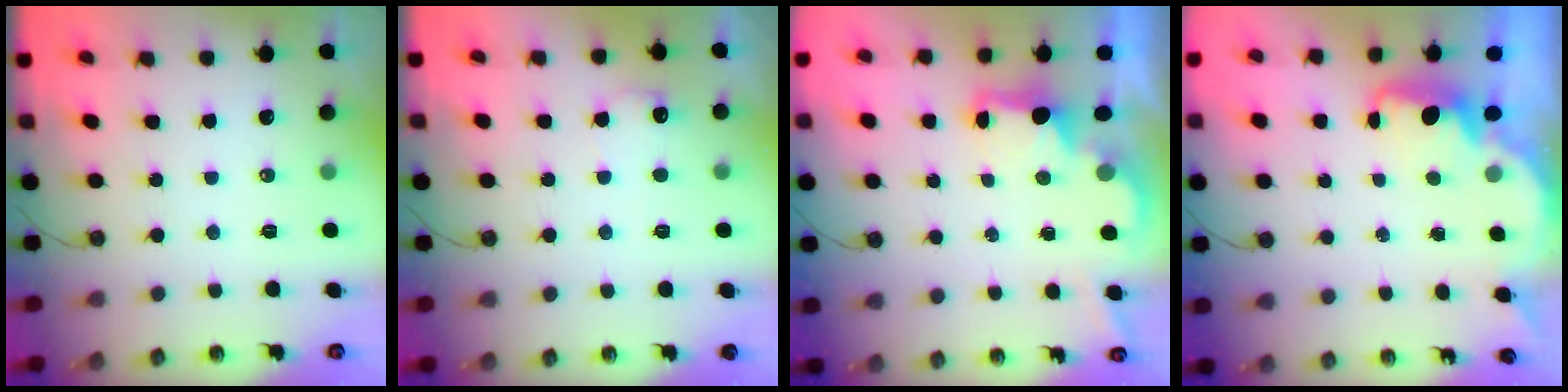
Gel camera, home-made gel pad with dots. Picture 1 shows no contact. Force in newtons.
{"total": 6.6, "press": 6.6, "slide": 0.5}
{"total": 2.1, "press": 2.0, "slide": 0.7}
{"total": 2.4, "press": 2.3, "slide": 0.6}